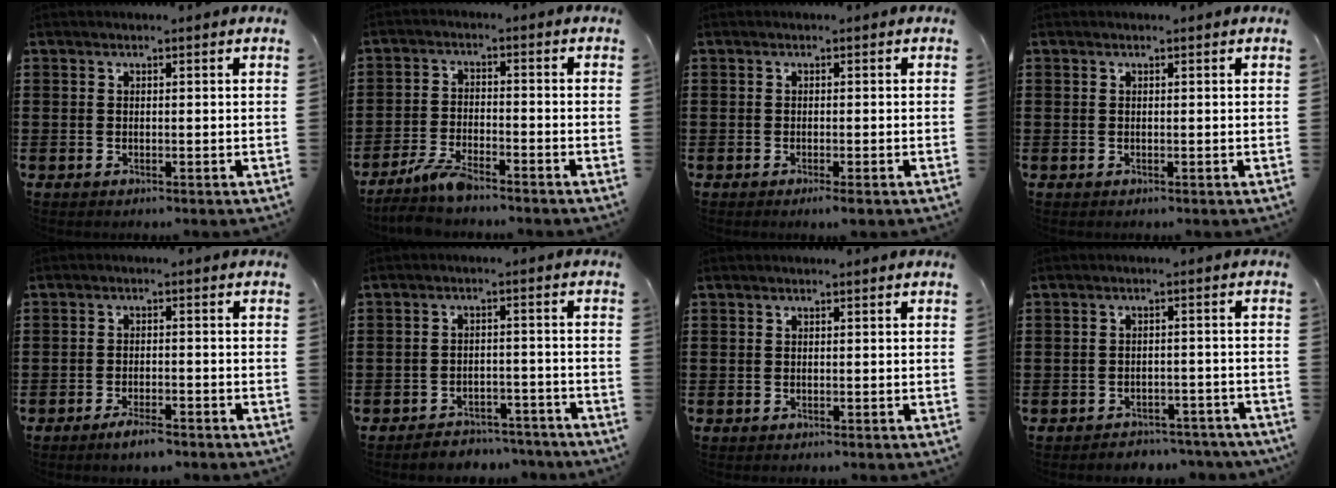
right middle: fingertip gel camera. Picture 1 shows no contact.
{"total": 4.9, "force": [-4.1, 0.7, 2.5], "torque": [-0.061, -0.005, -0.084]}
{"total": 1.0, "force": [-0.6, 0.0, 0.8], "torque": [-0.013, -0.003, -0.011]}
{"total": 0.0}
{"total": 2.9, "force": [-2.2, 0.5, 1.7], "torque": [-0.036, 0.000, -0.042]}
{"total": 3.5, "force": [-3.4, 0.6, -0.1], "torque": [-0.005, 0.004, -0.074]}
{"total": 0.0}
{"total": 2.7, "force": [-2.7, 0.5, -0.1], "torque": [-0.005, 0.002, -0.058]}